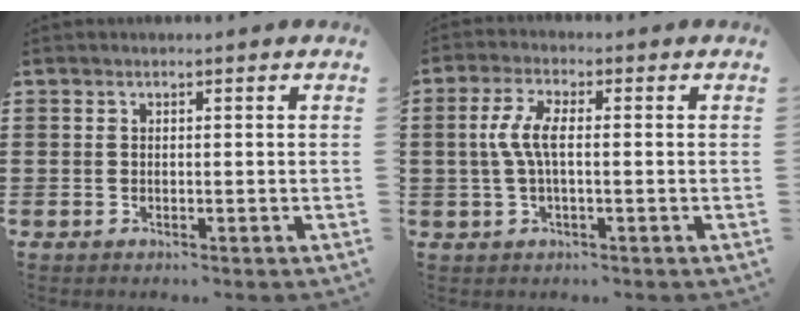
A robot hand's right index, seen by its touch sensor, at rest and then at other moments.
{"total": 5.3, "force": [-0.2, 1.9, 4.9], "torque": [-0.119, -0.004, -0.014]}